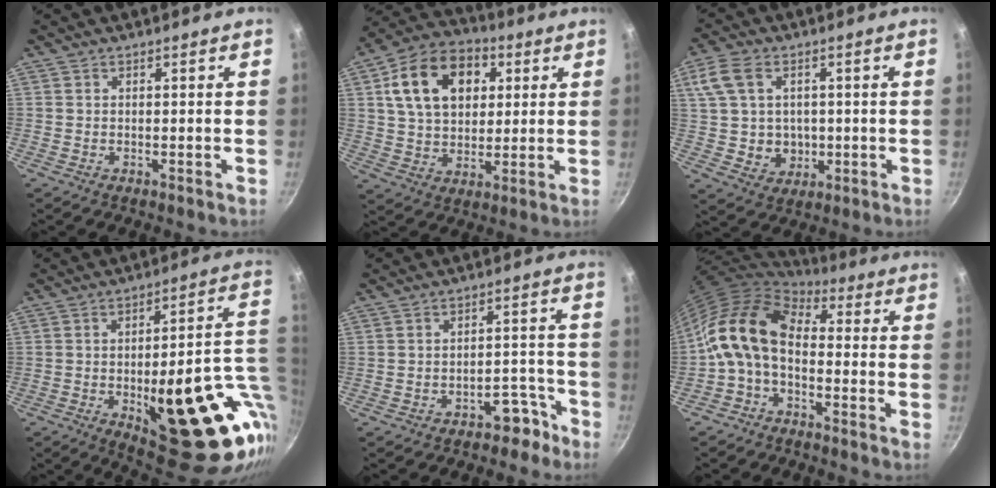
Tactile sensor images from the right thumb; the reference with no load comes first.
{"total": 17.5, "force": [5.2, 12.2, 11.4], "torque": [-0.168, 0.010, 0.078]}
{"total": 10.7, "force": [1.7, 8.5, 6.2], "torque": [-0.100, -0.003, 0.037]}
{"total": 27.1, "force": [-4.9, 10.2, 24.7], "torque": [-0.285, 0.000, -0.049]}
{"total": 5.4, "force": [-3.8, 2.9, 2.5], "torque": [0.000, 0.061, -0.034]}
{"total": 11.6, "force": [-1.1, 7.1, 9.0], "torque": [-0.153, 0.034, -0.038]}